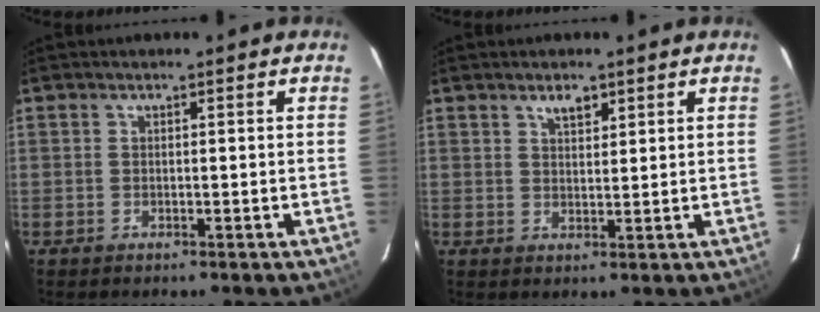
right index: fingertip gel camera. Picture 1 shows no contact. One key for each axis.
{"total": 2.7, "fx": 1.9, "fy": 1.2, "fz": 1.6, "tx": -0.023, "ty": 0.005, "tz": 0.034}